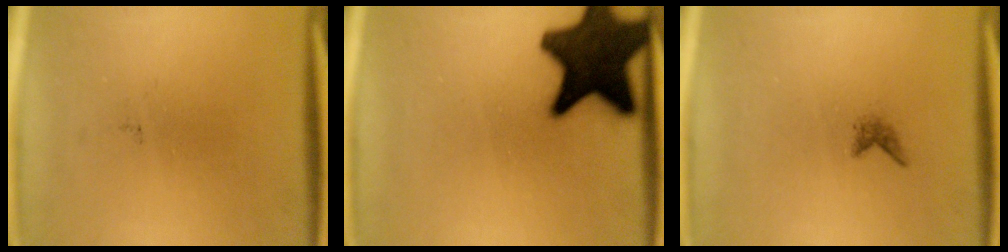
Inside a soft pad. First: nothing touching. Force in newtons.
{"total": 17.7}
{"total": 0.8}